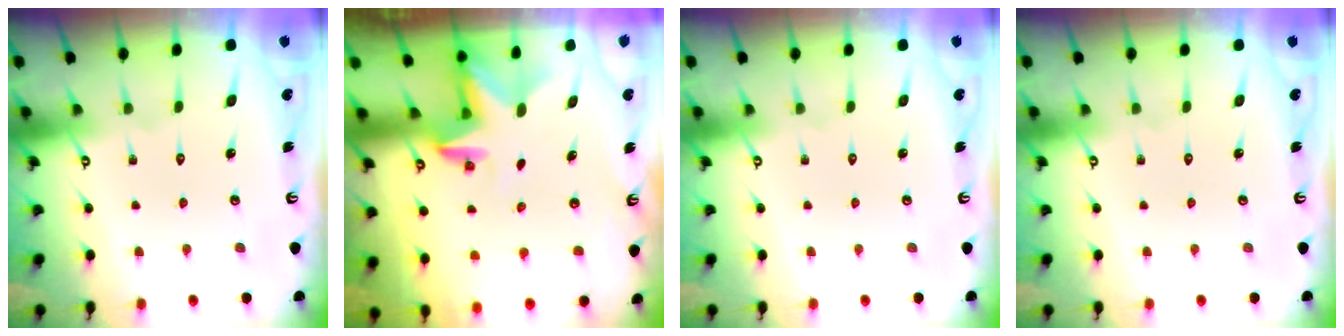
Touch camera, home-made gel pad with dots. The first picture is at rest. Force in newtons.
{"total": 2.8, "press": 2.8, "slide": 0.2}
{"total": 0.0}
{"total": 0.0}